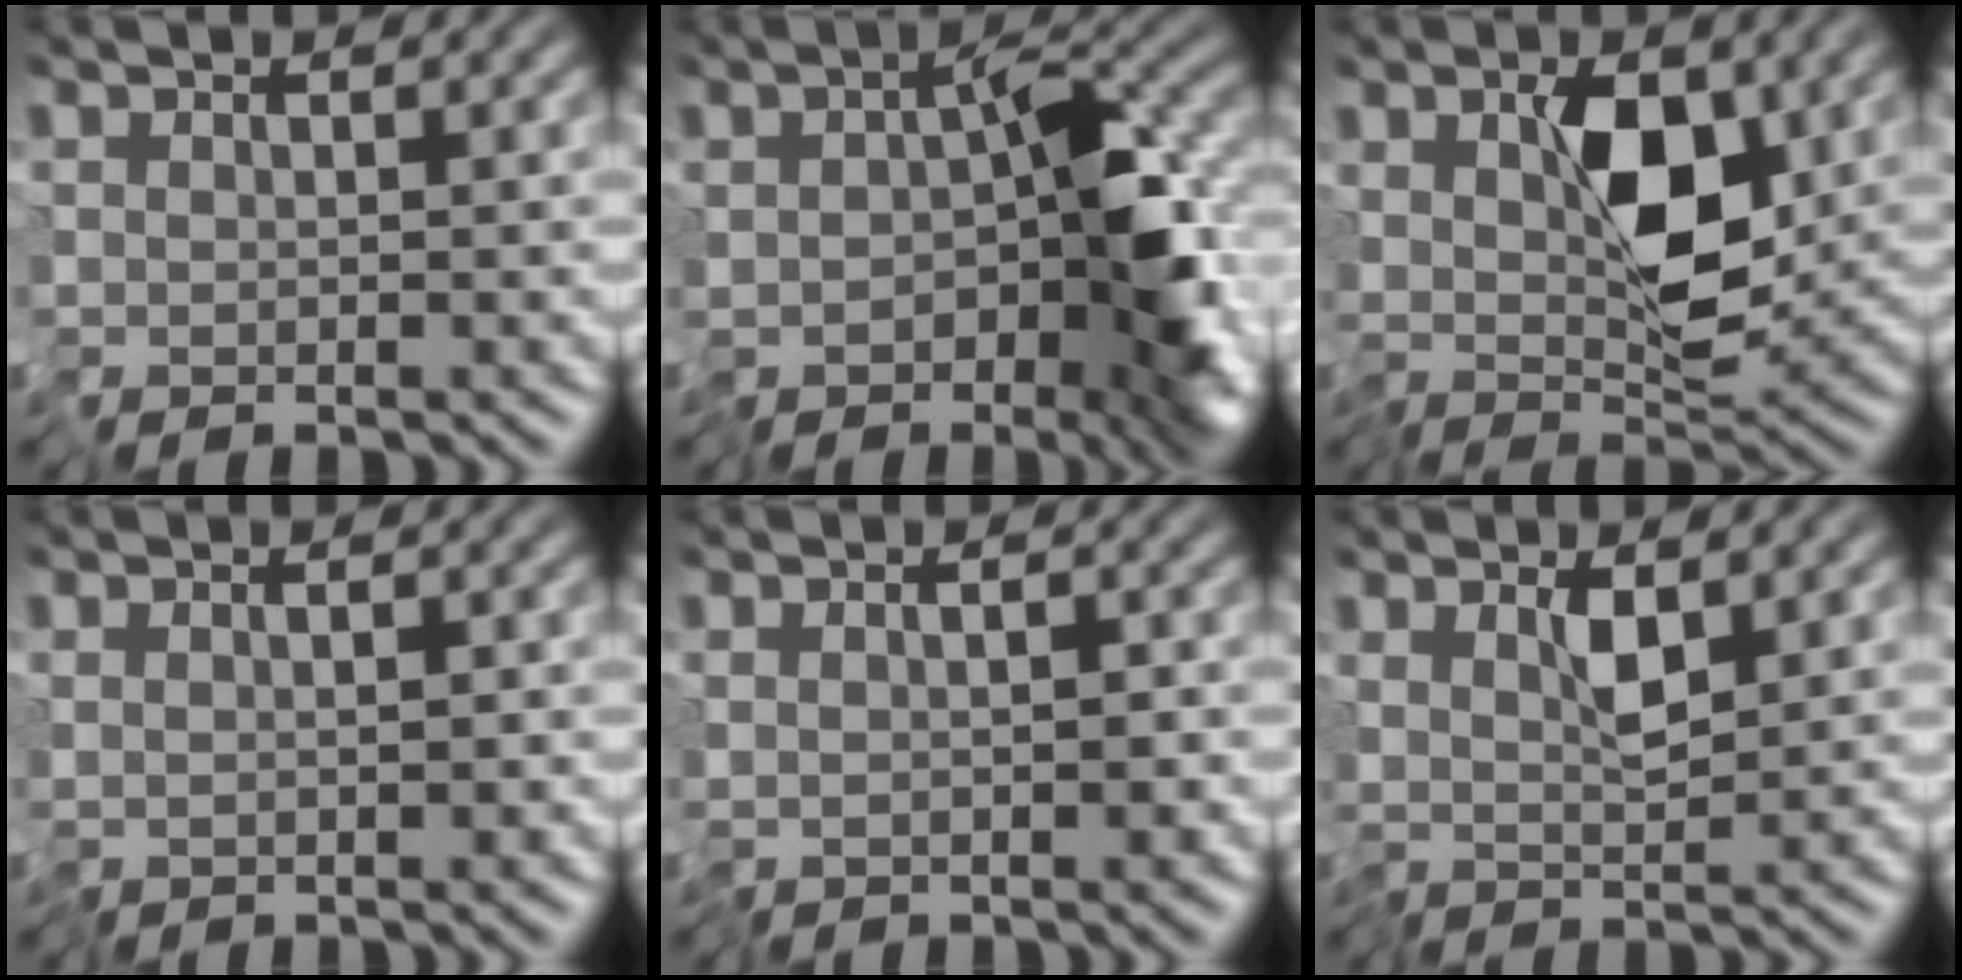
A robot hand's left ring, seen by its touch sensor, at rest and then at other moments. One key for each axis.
{"total": 9.8, "fx": -2.4, "fy": 4.5, "fz": 8.3, "tx": -0.128, "ty": -0.009, "tz": -0.044}
{"total": 5.7, "fx": 0.8, "fy": 2.6, "fz": 5.0, "tx": -0.081, "ty": -0.021, "tz": 0.019}
{"total": 0.6, "fx": -0.1, "fy": 0.0, "fz": 0.6, "tx": -0.007, "ty": -0.002, "tz": 0.000}
{"total": 1.4, "fx": -0.4, "fy": 0.4, "fz": 1.2, "tx": -0.018, "ty": -0.003, "tz": -0.006}
{"total": 2.0, "fx": 0.7, "fy": -0.1, "fz": 1.9, "tx": -0.036, "ty": -0.006, "tz": 0.016}